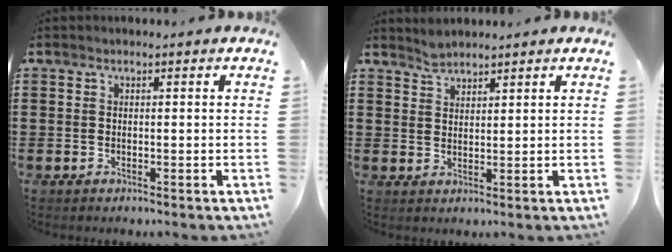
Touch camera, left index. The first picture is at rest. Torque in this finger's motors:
{"motor_torque": [0.29, -0.29, 0.00, 0.00]}